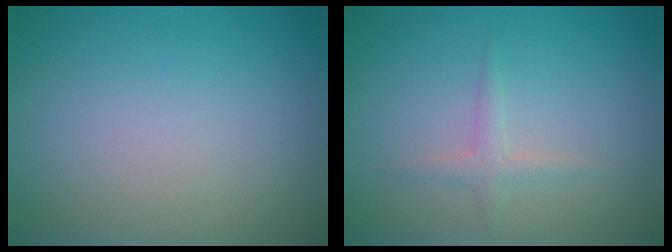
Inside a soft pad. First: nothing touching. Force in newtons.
{"total": 1.3, "press": 1.3, "slide": 0.1}